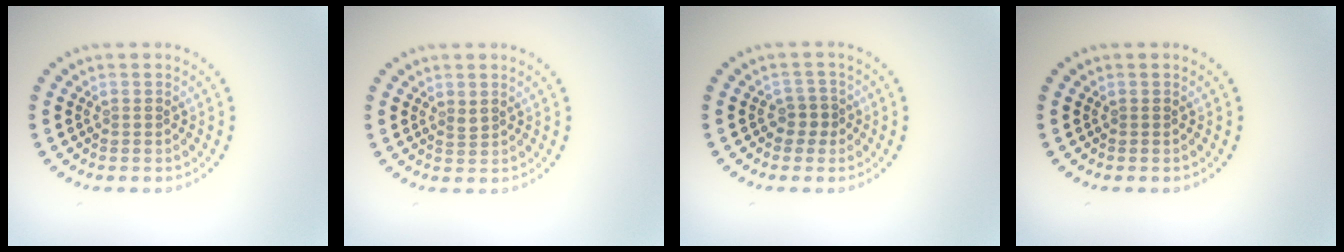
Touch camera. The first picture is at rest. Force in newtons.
{"total": 0.6, "press": 0.5, "slide": 0.3}
{"total": 1.7, "press": 1.4, "slide": 0.9}
{"total": 0.0}